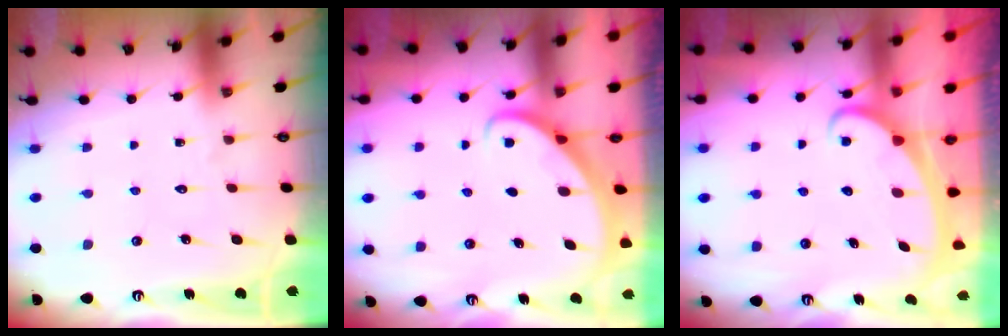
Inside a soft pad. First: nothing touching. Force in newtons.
{"total": 2.8, "press": 2.8, "slide": 0.2}
{"total": 2.3, "press": 2.3, "slide": 0.3}